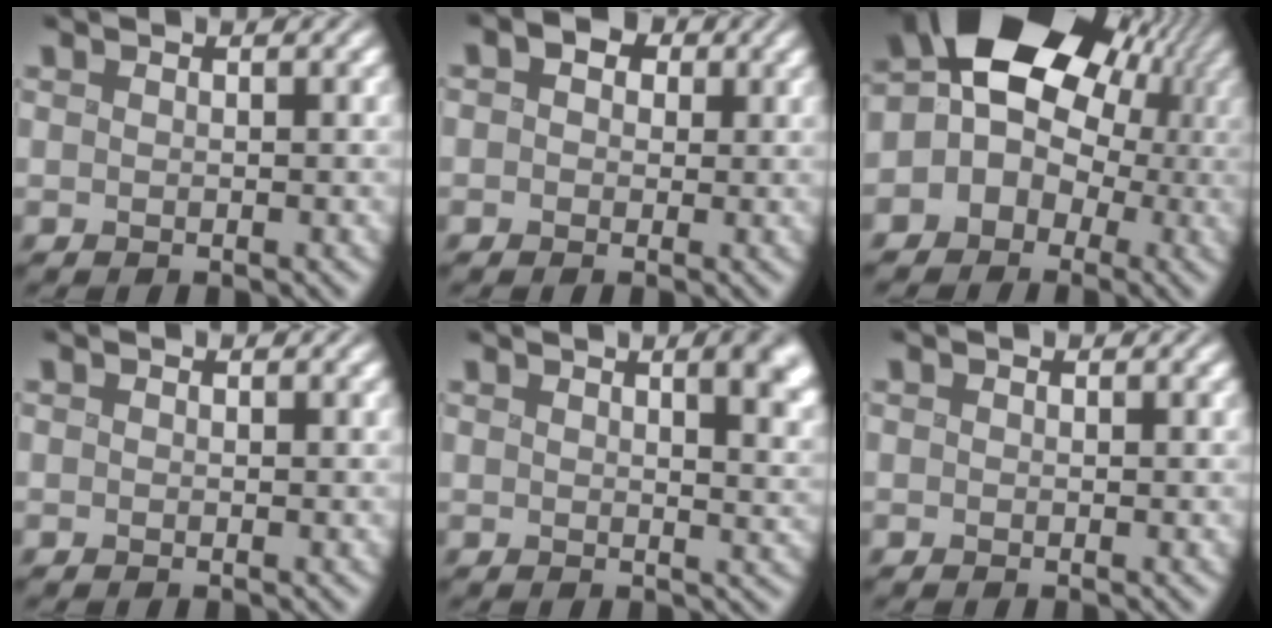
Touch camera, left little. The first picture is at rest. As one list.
[{"total": 4.7, "force": [1.5, 3.4, 2.8], "torque": [-0.046, 0.024, -0.009]}, {"total": 17.4, "force": [3.7, 14.8, 8.4], "torque": [-0.157, 0.050, 0.009]}, {"total": 0.0}, {"total": 5.8, "force": [2.9, 2.7, 4.3], "torque": [-0.053, -0.006, 0.056]}, {"total": 0.0}]